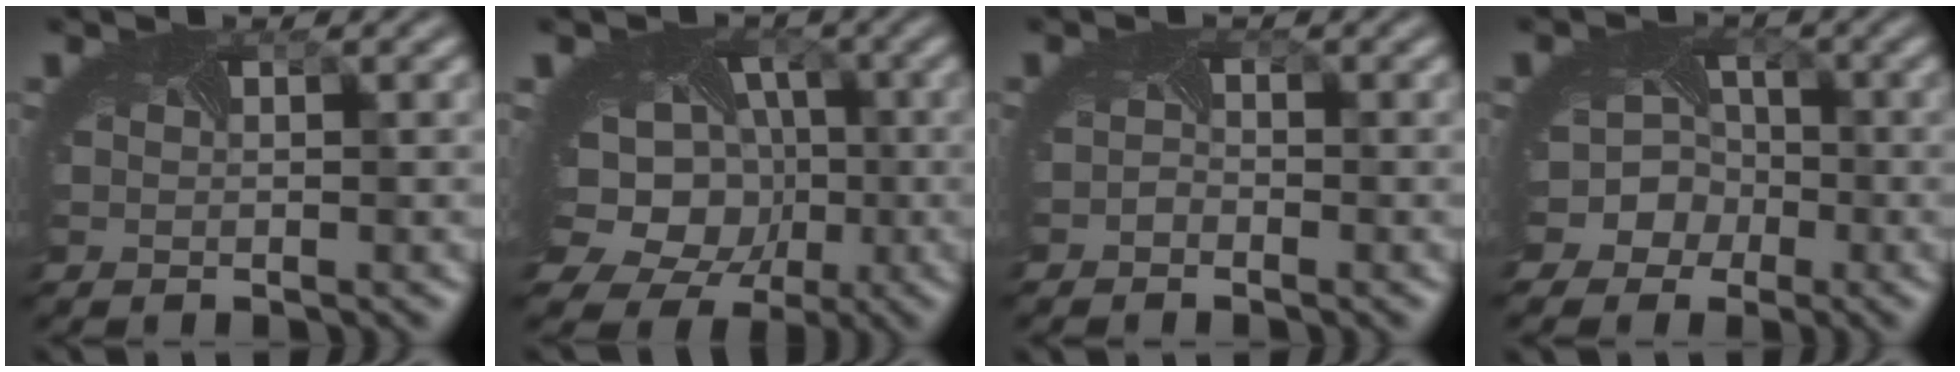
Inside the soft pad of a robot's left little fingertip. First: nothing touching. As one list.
[{"total": 13.2, "force": [-1.3, 11.2, 6.8], "torque": [-0.127, -0.011, -0.043]}, {"total": 0.9, "force": [-0.8, 0.4, 0.0], "torque": [-0.007, -0.005, -0.018]}, {"total": 7.7, "force": [-2.8, 6.9, 2.2], "torque": [-0.035, 0.003, -0.072]}]